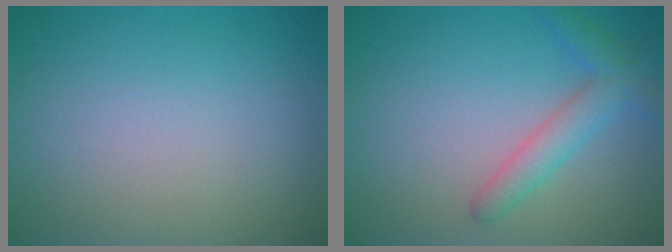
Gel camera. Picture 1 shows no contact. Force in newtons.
{"total": 3.0, "press": 3.0, "slide": 0.2}